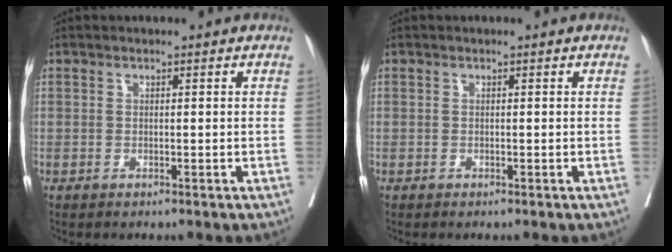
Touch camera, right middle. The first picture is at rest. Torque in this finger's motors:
{"motor_torque": [-0.06, 0.11, -0.03, -0.01]}